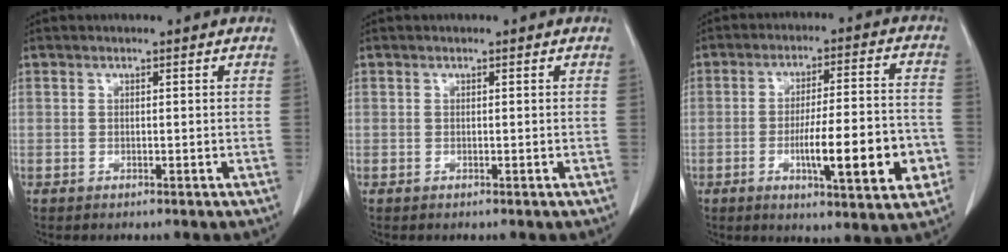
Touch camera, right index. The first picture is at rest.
{"total": 0.0}
{"total": 14.1, "force": [-4.2, 2.1, 13.3], "torque": [-0.200, 0.001, -0.060]}